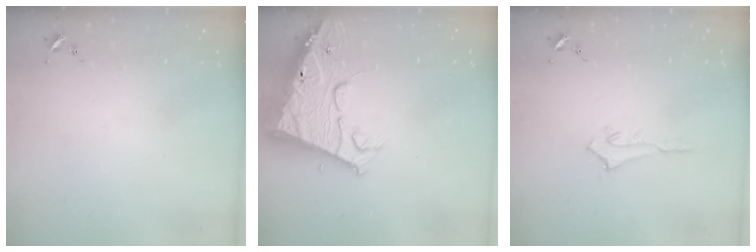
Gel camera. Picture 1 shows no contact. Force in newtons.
{"total": 18.2, "press": 18.1, "slide": 1.8}
{"total": 2.8, "press": 2.8, "slide": 0.4}